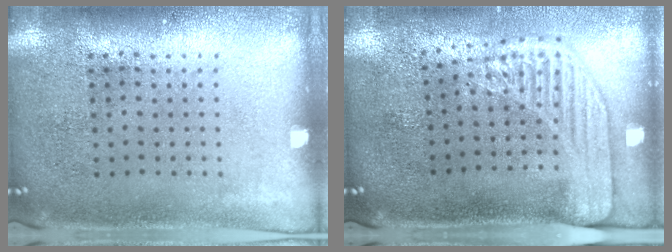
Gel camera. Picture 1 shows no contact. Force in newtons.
{"total": 2.2, "press": 1.7, "slide": 1.3}